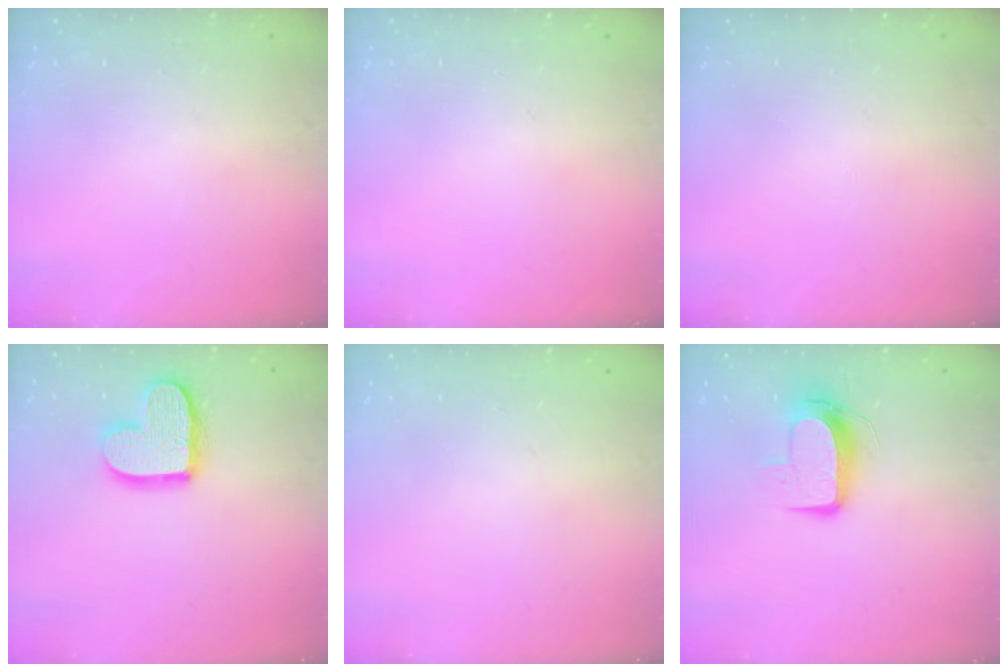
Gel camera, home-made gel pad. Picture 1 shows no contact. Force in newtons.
{"total": 0.0}
{"total": 0.0}
{"total": 14.4, "press": 14.3, "slide": 1.0}
{"total": 0.0}
{"total": 9.7, "press": 9.7, "slide": 0.4}